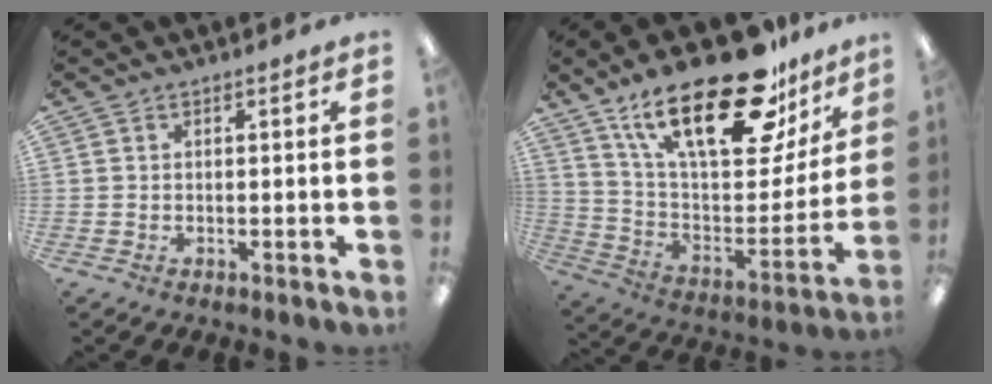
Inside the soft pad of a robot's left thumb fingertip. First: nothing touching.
{"total": 28.7, "force": [19.0, 10.9, 18.5], "torque": [-0.284, -0.114, 0.323]}